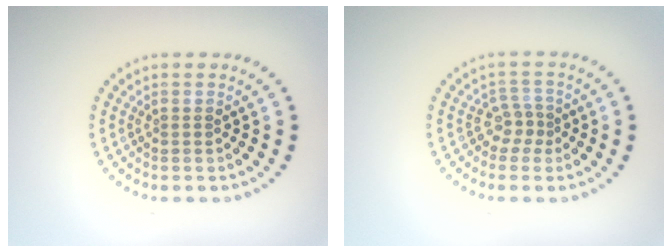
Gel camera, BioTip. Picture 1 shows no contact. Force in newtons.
{"total": 2.0, "press": 1.5, "slide": 1.3}